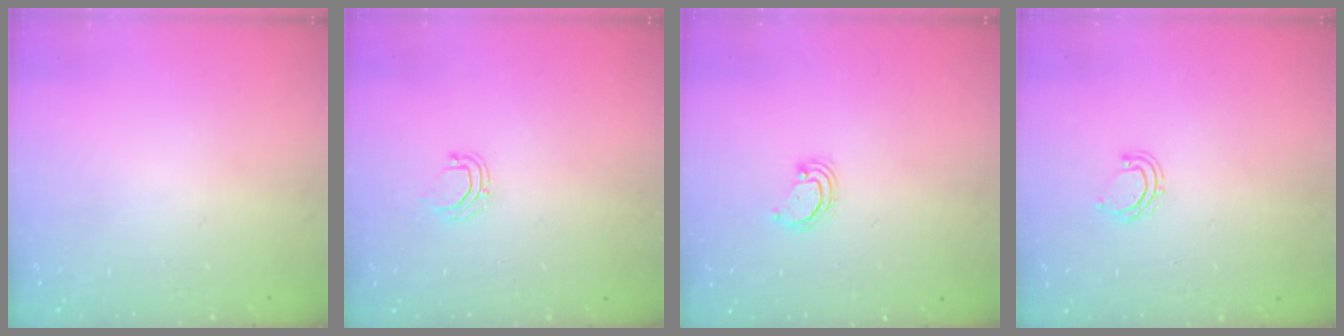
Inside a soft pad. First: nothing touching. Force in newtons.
{"total": 4.9, "press": 4.8, "slide": 0.5}
{"total": 2.8, "press": 2.8, "slide": 0.2}
{"total": 5.9, "press": 5.8, "slide": 1.3}